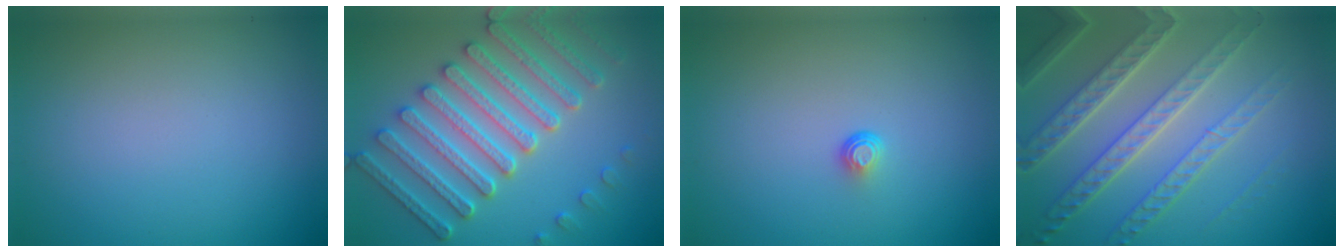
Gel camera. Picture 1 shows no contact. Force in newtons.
{"total": 6.9, "press": 6.2, "slide": 3.1}
{"total": 0.9, "press": 0.5, "slide": 0.7}
{"total": 7.8, "press": 5.4, "slide": 5.6}